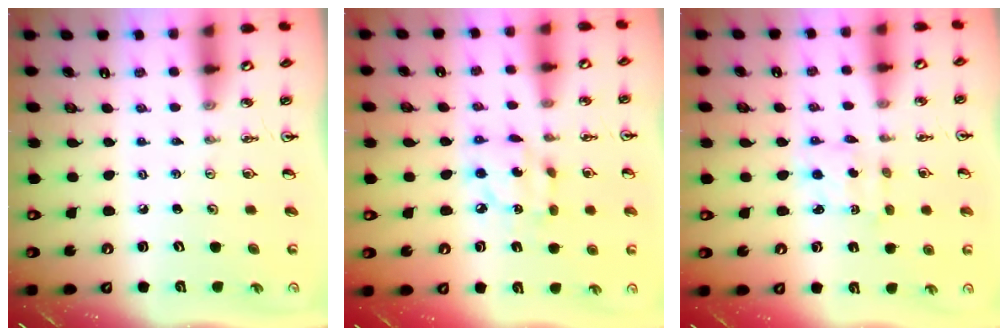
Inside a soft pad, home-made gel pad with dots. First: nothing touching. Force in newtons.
{"total": 6.5, "press": 6.5, "slide": 0.2}
{"total": 2.0, "press": 1.9, "slide": 0.8}